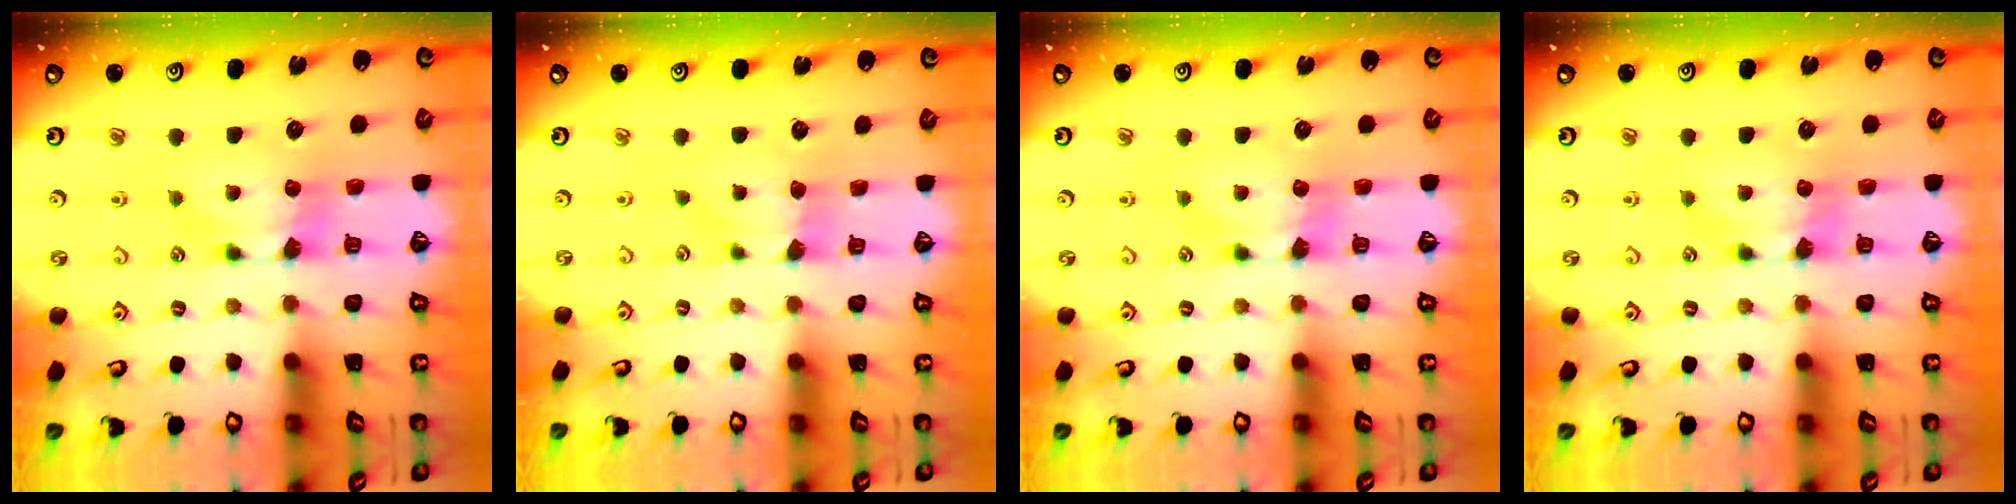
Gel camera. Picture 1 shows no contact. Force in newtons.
{"total": 0.6, "press": 0.2, "slide": 0.5}
{"total": 0.0}
{"total": 0.0}